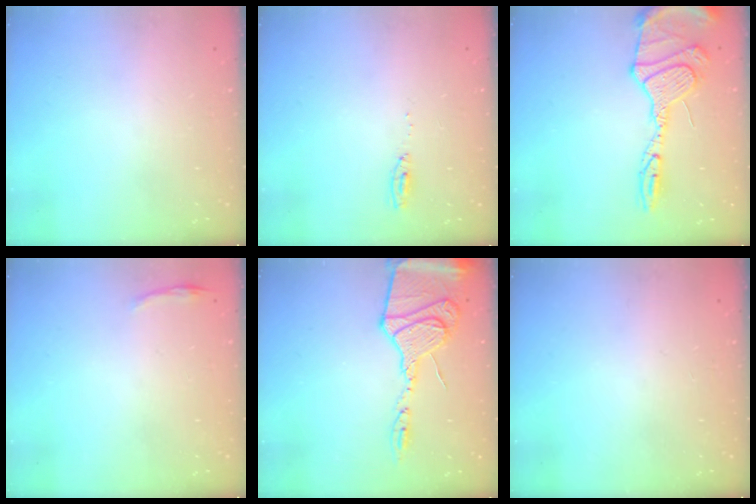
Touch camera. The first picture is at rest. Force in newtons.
{"total": 3.7, "press": 3.5, "slide": 1.1}
{"total": 17.2, "press": 17.2, "slide": 1.7}
{"total": 3.3, "press": 3.2, "slide": 0.7}
{"total": 15.2, "press": 15.2, "slide": 1.4}
{"total": 0.0}